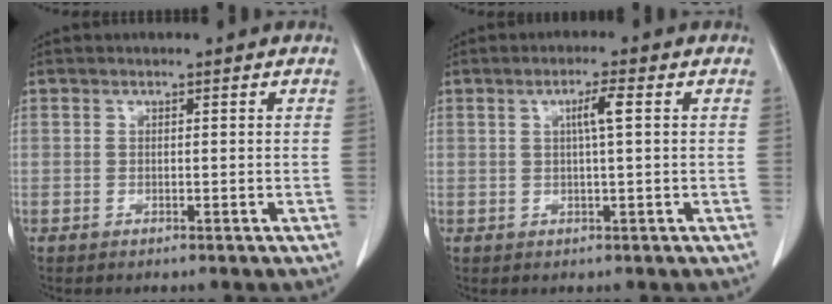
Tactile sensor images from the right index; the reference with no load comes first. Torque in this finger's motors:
{"motor_torque": [0.13, 0.12, 0.03, 0.04]}